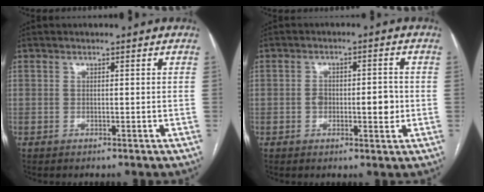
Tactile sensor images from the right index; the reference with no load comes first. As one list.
[{"total": 5.0, "force": [-0.8, 2.1, 4.5], "torque": [-0.067, 0.007, -0.009]}]